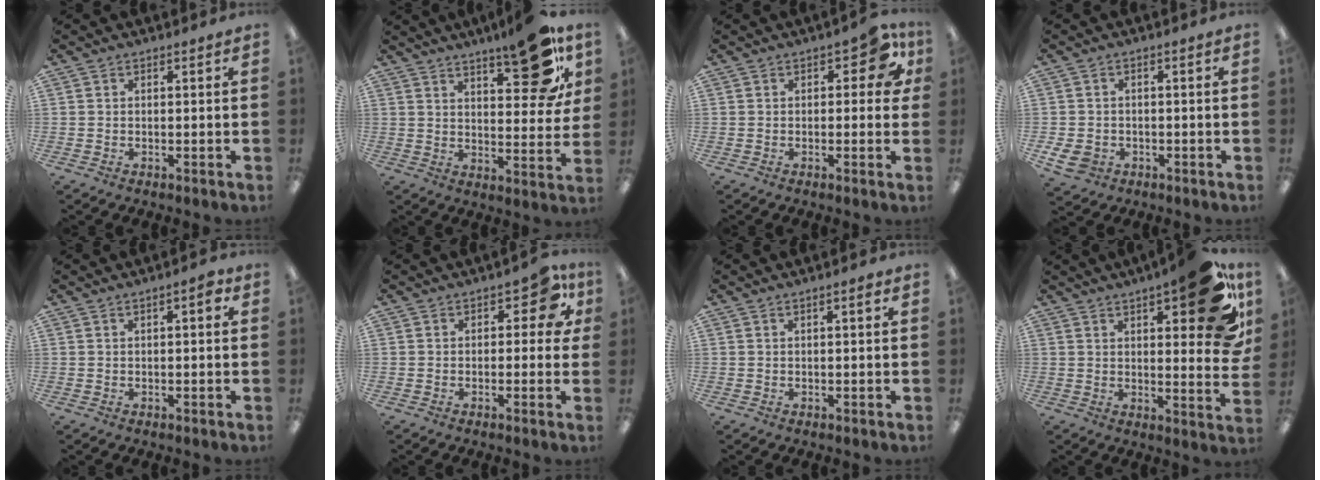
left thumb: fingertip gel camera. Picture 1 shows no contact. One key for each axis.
{"total": 16.9, "fx": 10.7, "fy": 6.1, "fz": 11.7, "tx": -0.151, "ty": -0.055, "tz": 0.169}
{"total": 7.4, "fx": 2.5, "fy": 3.7, "fz": 5.9, "tx": -0.073, "ty": 0.000, "tz": 0.040}
{"total": 4.5, "fx": -2.1, "fy": 3.4, "fz": 2.0, "tx": -0.050, "ty": 0.007, "tz": -0.040}
{"total": 3.0, "fx": 1.1, "fy": 0.9, "fz": 2.6, "tx": -0.038, "ty": 0.000, "tz": 0.015}
{"total": 7.2, "fx": 2.7, "fy": 3.8, "fz": 5.5, "tx": -0.061, "ty": -0.005, "tz": 0.041}
{"total": 1.7, "fx": 0.8, "fy": 0.2, "fz": 1.5, "tx": -0.024, "ty": 0.000, "tz": 0.011}
{"total": 18.2, "fx": 8.6, "fy": 5.2, "fz": 15.2, "tx": -0.193, "ty": -0.048, "tz": 0.126}